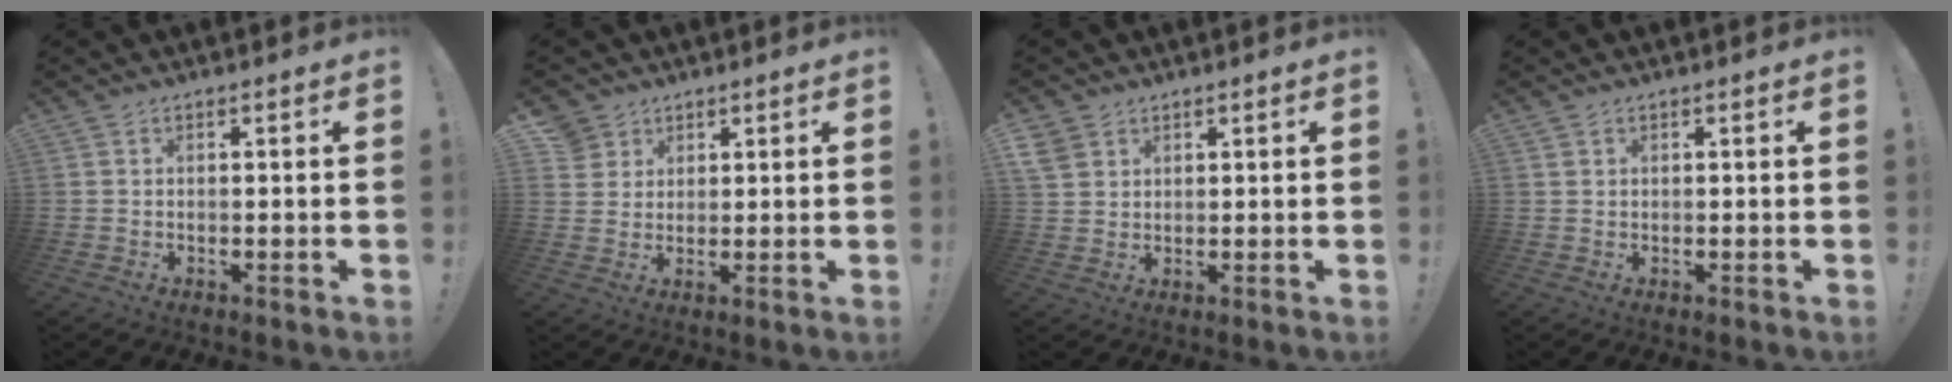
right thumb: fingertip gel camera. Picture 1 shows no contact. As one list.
[{"total": 5.2, "force": [3.1, 4.1, 0.7], "torque": [-0.009, -0.018, 0.059]}, {"total": 4.2, "force": [2.6, 3.0, 1.3], "torque": [-0.018, -0.012, 0.050]}, {"total": 0.7, "force": [0.5, 0.5, 0.0], "torque": [-0.001, 0.001, 0.009]}]